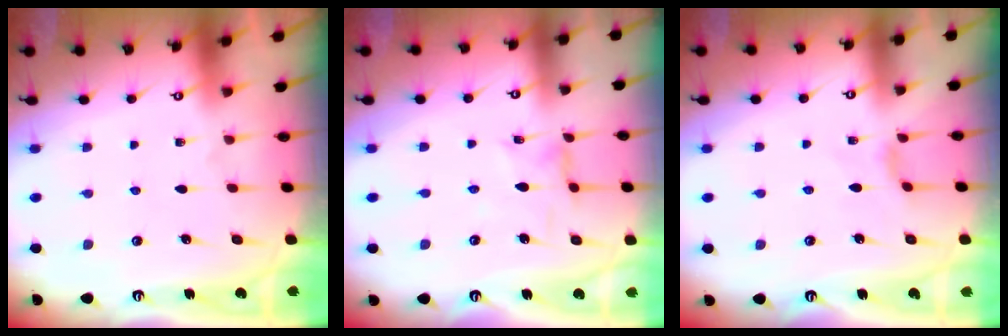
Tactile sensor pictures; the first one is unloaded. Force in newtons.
{"total": 3.0, "press": 2.9, "slide": 0.3}
{"total": 1.6, "press": 1.5, "slide": 0.4}